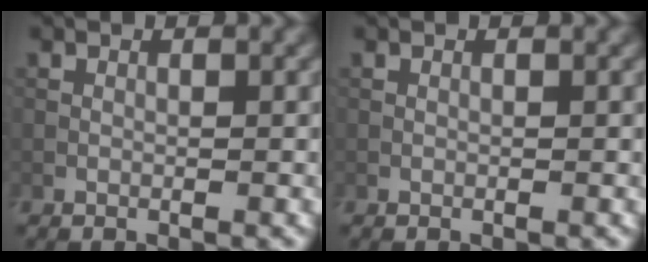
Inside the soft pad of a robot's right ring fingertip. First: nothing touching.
{"total": 0.0}